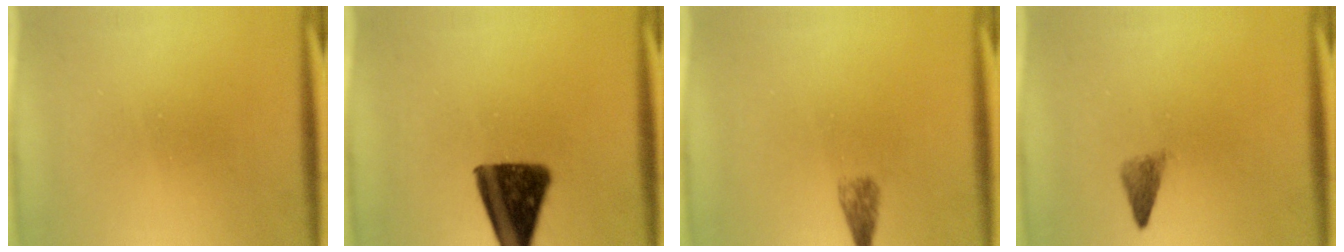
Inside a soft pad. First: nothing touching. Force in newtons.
{"total": 13.4}
{"total": 1.4}
{"total": 2.1}